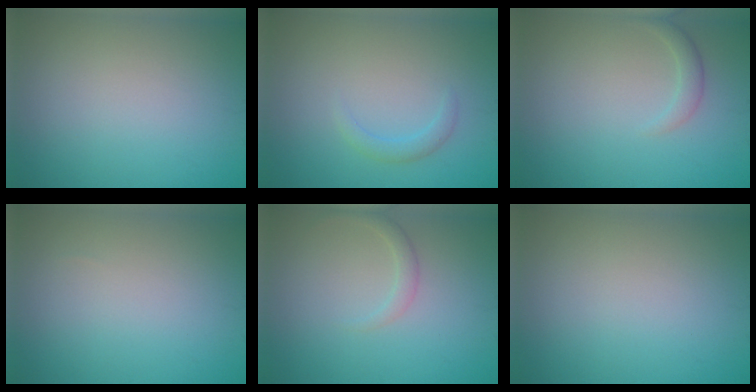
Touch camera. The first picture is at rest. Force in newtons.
{"total": 1.3, "press": 1.3, "slide": 0.1}
{"total": 1.3, "press": 1.3, "slide": 0.0}
{"total": 0.0}
{"total": 1.4, "press": 1.4, "slide": 0.1}
{"total": 0.0}